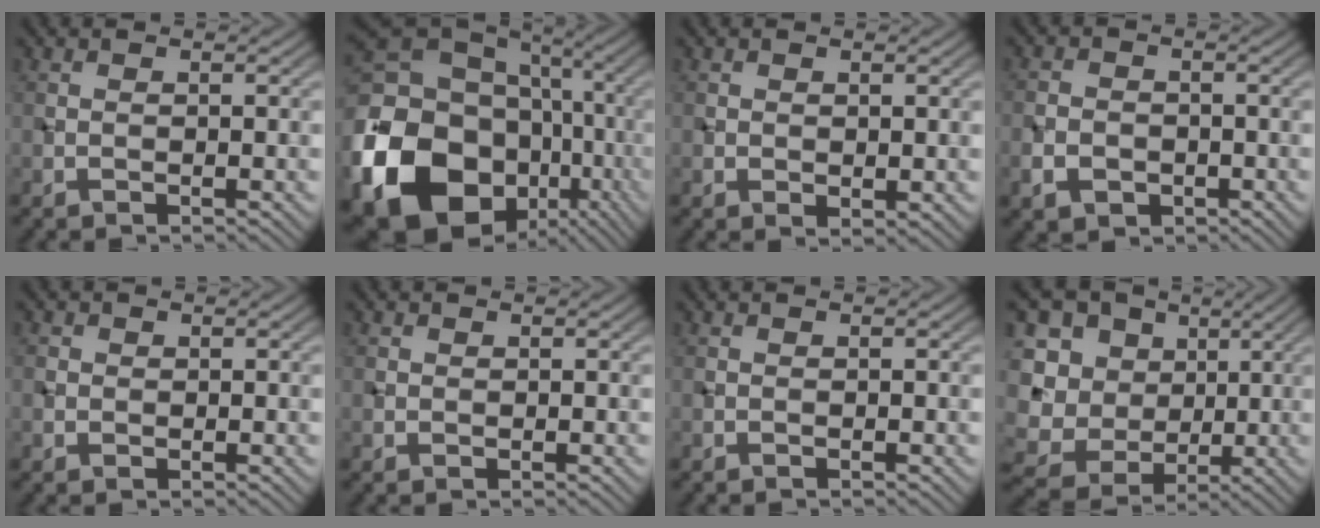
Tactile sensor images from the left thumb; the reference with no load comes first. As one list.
[{"total": 24.3, "force": [-7.8, 19.7, 12.0], "torque": [-0.288, -0.058, -0.155]}, {"total": 1.2, "force": [0.2, 0.9, 0.8], "torque": [-0.015, -0.006, 0.008]}, {"total": 3.9, "force": [-1.7, 3.0, 1.8], "torque": [-0.041, -0.008, -0.037]}, {"total": 1.2, "force": [0.2, 1.1, 0.3], "torque": [-0.006, -0.003, 0.001]}, {"total": 0.8, "force": [0.3, 0.7, 0.2], "torque": [-0.003, -0.003, 0.006]}, {"total": 0.0}, {"total": 15.4, "force": [2.5, 13.4, 7.1], "torque": [-0.255, 0.017, 0.060]}]